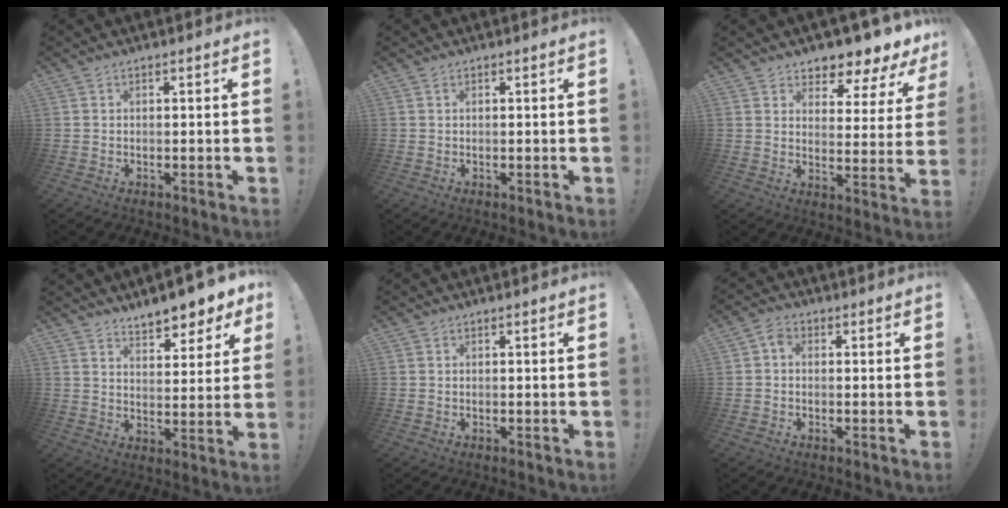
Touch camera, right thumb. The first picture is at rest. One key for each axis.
{"total": 0.0}
{"total": 5.5, "fx": 4.8, "fy": 2.2, "fz": 1.6, "tx": -0.014, "ty": -0.060, "tz": 0.083}
{"total": 7.6, "fx": 6.5, "fy": 2.1, "fz": 3.4, "tx": -0.041, "ty": -0.057, "tz": 0.113}
{"total": 0.0}
{"total": 2.5, "fx": -0.4, "fy": 1.8, "fz": 1.7, "tx": -0.037, "ty": 0.012, "tz": -0.006}